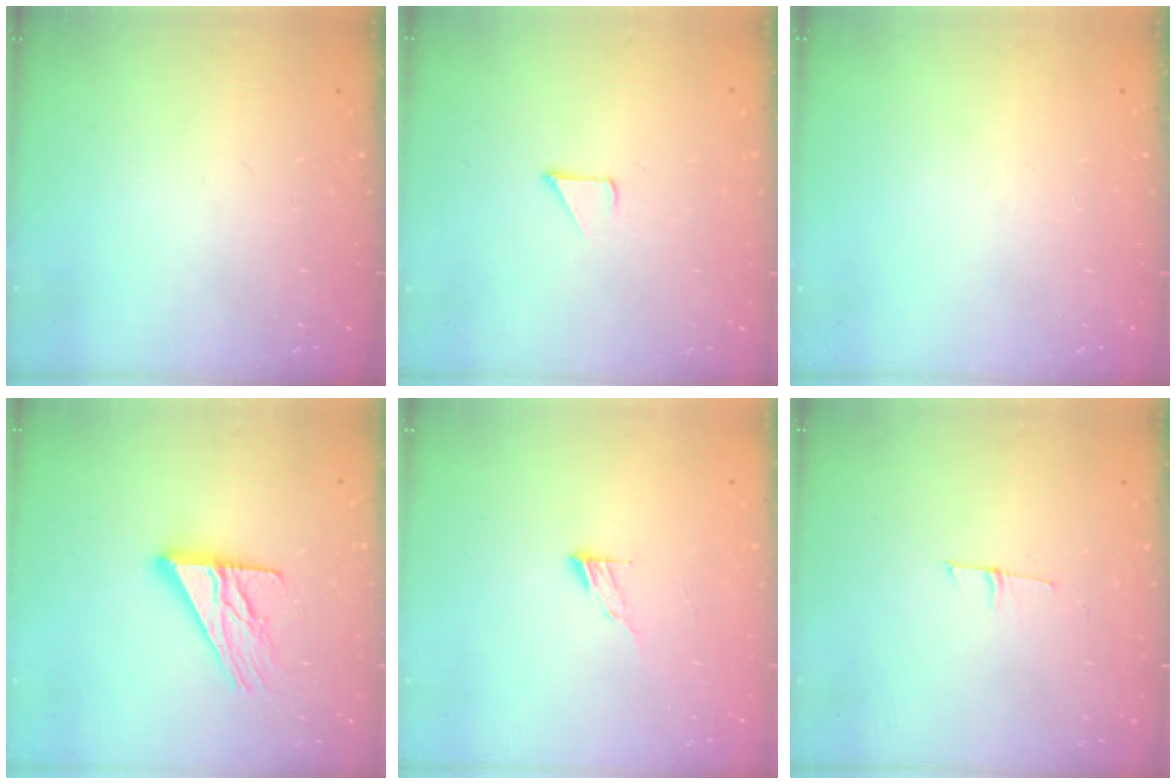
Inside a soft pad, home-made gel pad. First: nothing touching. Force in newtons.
{"total": 1.5, "press": 1.5, "slide": 0.1}
{"total": 0.0}
{"total": 13.9, "press": 13.9, "slide": 1.1}
{"total": 5.6, "press": 5.6, "slide": 0.4}
{"total": 5.3, "press": 4.5, "slide": 2.9}